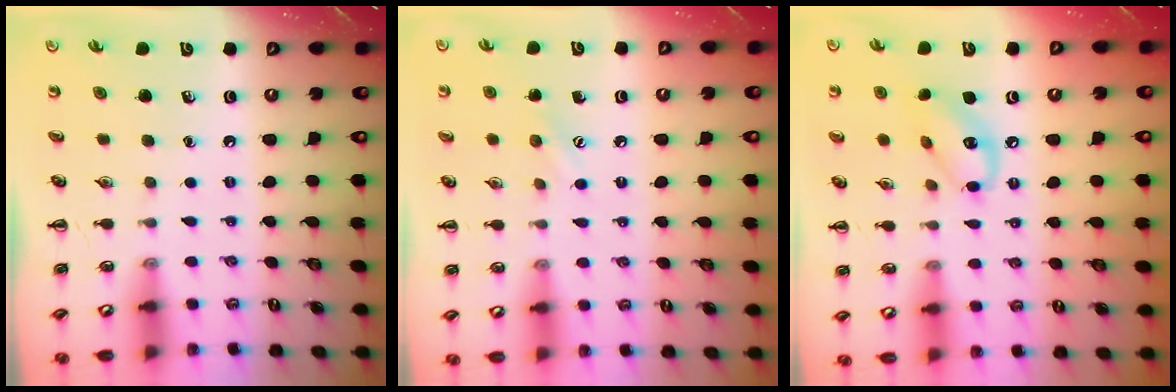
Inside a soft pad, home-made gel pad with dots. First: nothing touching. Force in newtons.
{"total": 6.1, "press": 6.0, "slide": 1.3}
{"total": 9.4, "press": 9.2, "slide": 1.8}